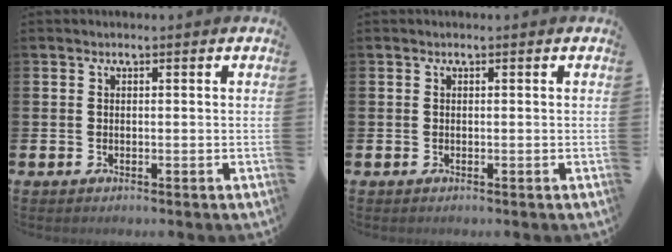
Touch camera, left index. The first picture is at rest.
{"total": 0.0}